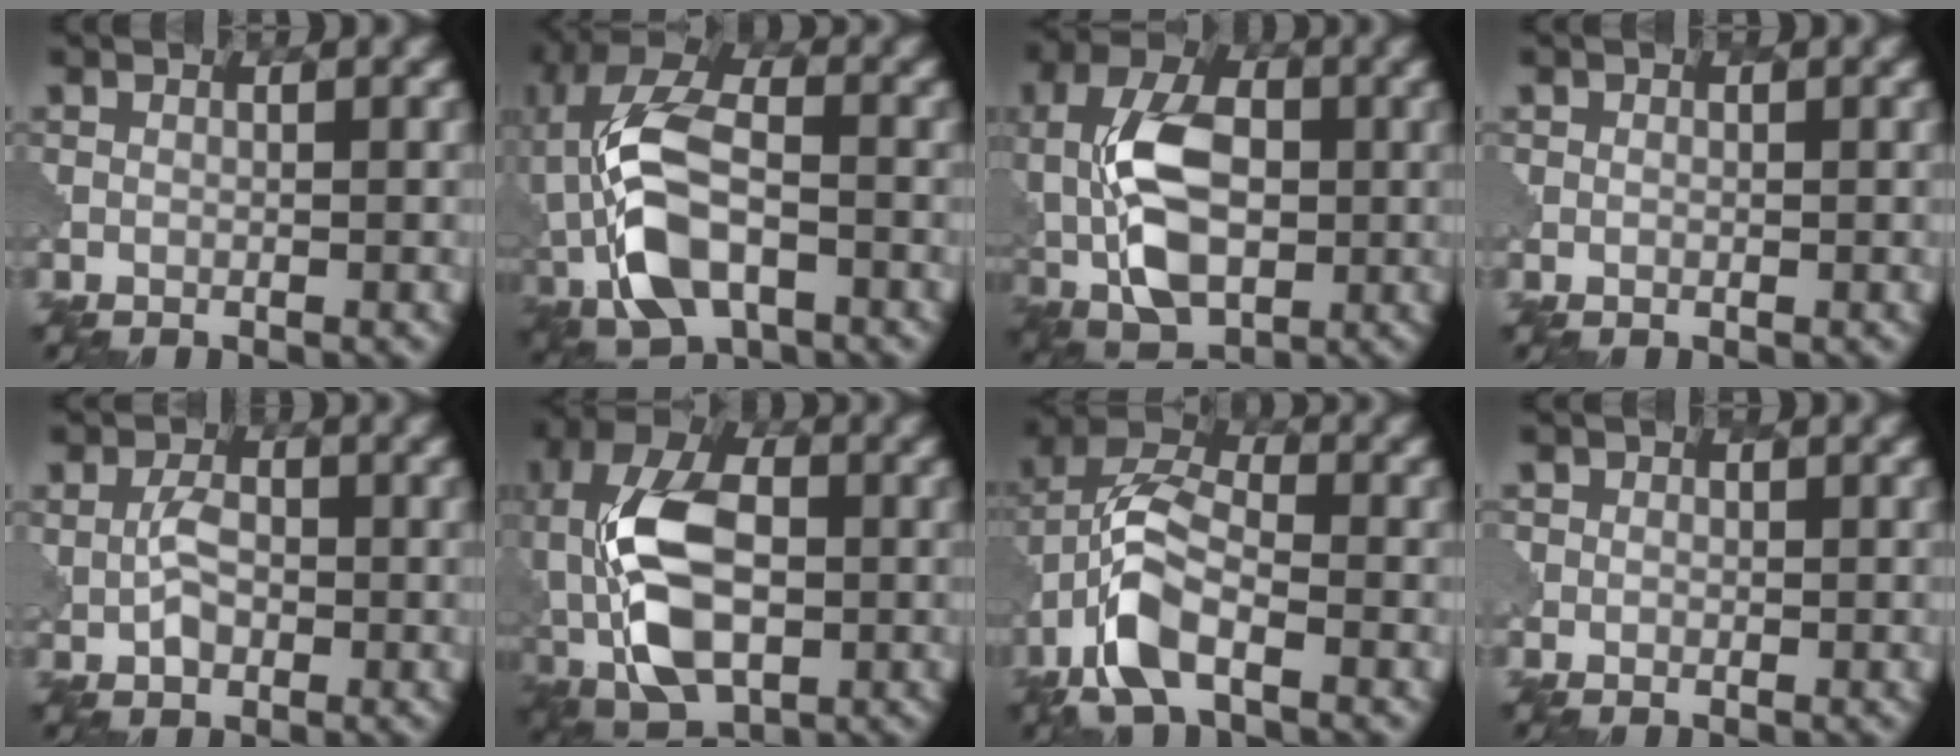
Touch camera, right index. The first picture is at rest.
{"total": 9.9, "force": [-2.7, 5.5, 7.7], "torque": [-0.172, 0.007, -0.064]}
{"total": 9.4, "force": [-0.3, 5.9, 7.4], "torque": [-0.150, 0.006, -0.012]}
{"total": 0.9, "force": [0.2, 0.7, 0.4], "torque": [-0.001, -0.001, 0.000]}
{"total": 3.2, "force": [-0.1, 2.3, 2.2], "torque": [-0.042, 0.003, -0.007]}
{"total": 12.2, "force": [-1.6, 7.3, 9.6], "torque": [-0.201, 0.007, -0.043]}
{"total": 7.2, "force": [-3.0, 3.2, 5.7], "torque": [-0.123, 0.011, -0.071]}
{"total": 1.7, "force": [0.5, 1.6, 0.6], "torque": [-0.003, 0.004, 0.003]}